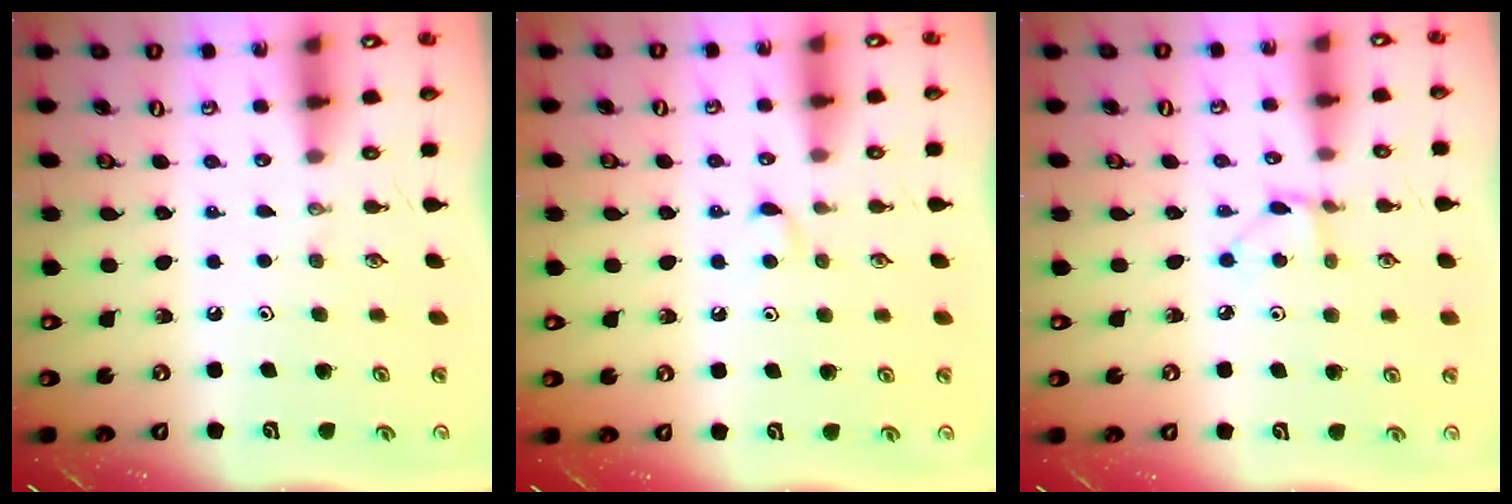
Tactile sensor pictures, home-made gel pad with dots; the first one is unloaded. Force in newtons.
{"total": 3.4, "press": 3.4, "slide": 0.5}
{"total": 2.6, "press": 2.6, "slide": 0.3}